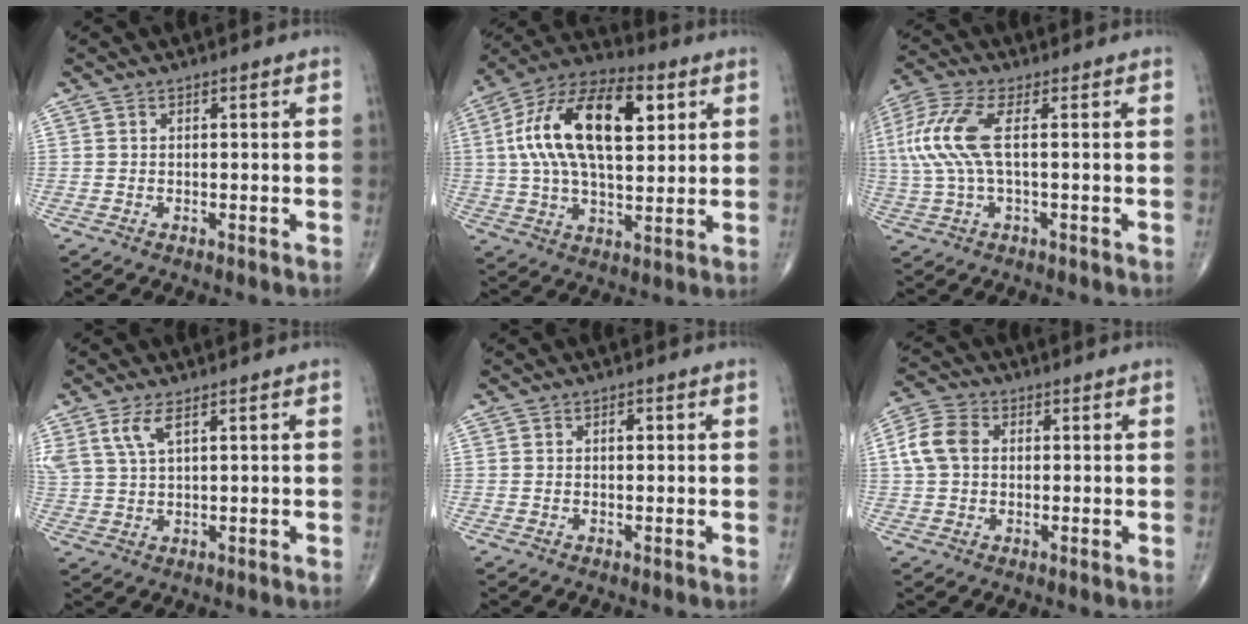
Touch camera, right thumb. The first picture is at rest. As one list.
[{"total": 21.4, "force": [5.3, 10.6, 17.8], "torque": [-0.314, 0.010, 0.083]}, {"total": 10.6, "force": [1.3, 3.6, 9.9], "torque": [-0.264, 0.018, 0.024]}, {"total": 4.7, "force": [2.5, 1.6, 3.7], "torque": [-0.088, -0.005, 0.059]}, {"total": 1.2, "force": [0.2, 0.7, 1.0], "torque": [-0.014, 0.003, 0.000]}, {"total": 7.0, "force": [0.9, 5.3, 4.6], "torque": [-0.095, 0.018, 0.012]}]